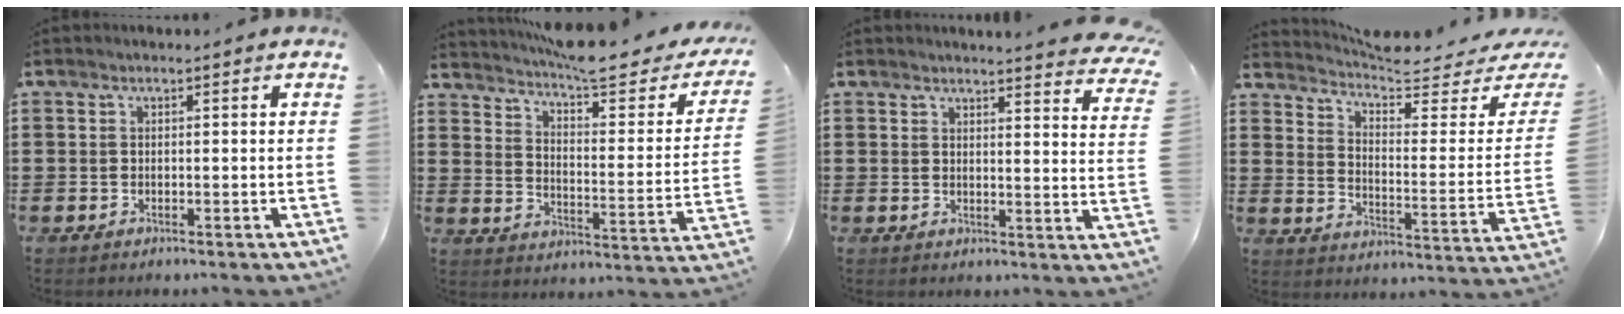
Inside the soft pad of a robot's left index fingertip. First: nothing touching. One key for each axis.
{"total": 7.0, "fx": 6.2, "fy": 0.3, "fz": 3.2, "tx": -0.083, "ty": -0.043, "tz": 0.102}
{"total": 3.4, "fx": 3.3, "fy": -0.6, "fz": 0.7, "tx": -0.021, "ty": -0.020, "tz": 0.056}
{"total": 4.9, "fx": 4.4, "fy": 0.9, "fz": 2.0, "tx": -0.059, "ty": -0.038, "tz": 0.069}